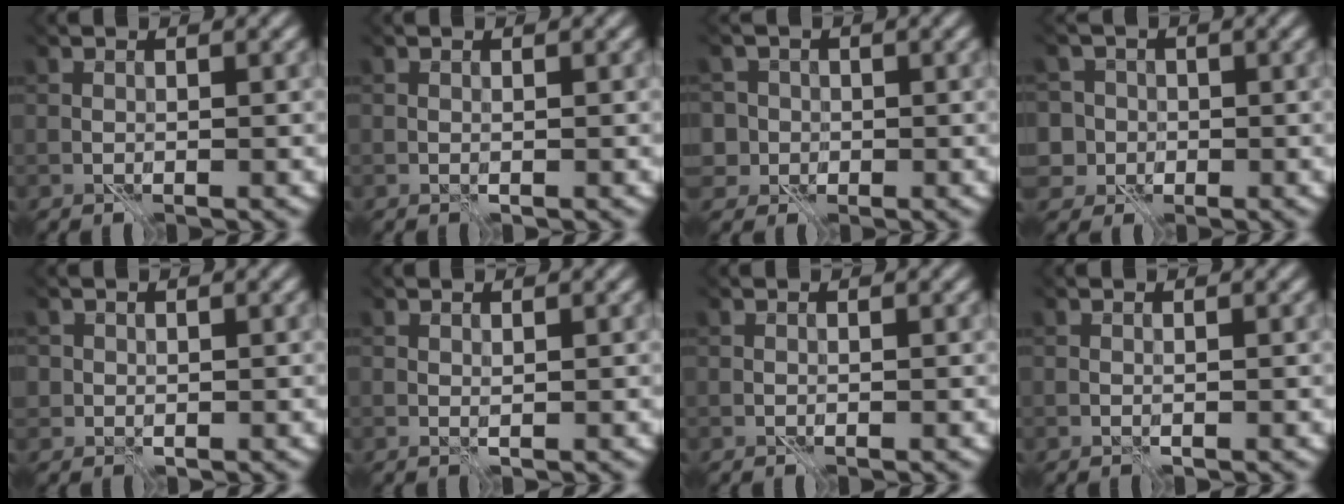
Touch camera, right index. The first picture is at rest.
{"total": 0.0}
{"total": 6.5, "force": [2.6, 5.3, 2.7], "torque": [-0.057, 0.027, 0.027]}
{"total": 7.7, "force": [3.1, 6.2, 3.3], "torque": [-0.069, 0.032, 0.038]}
{"total": 1.0, "force": [0.5, 0.9, 0.1], "torque": [-0.010, 0.007, 0.010]}
{"total": 0.8, "force": [0.8, -0.1, 0.2], "torque": [-0.005, -0.002, 0.015]}
{"total": 0.0}
{"total": 0.0}